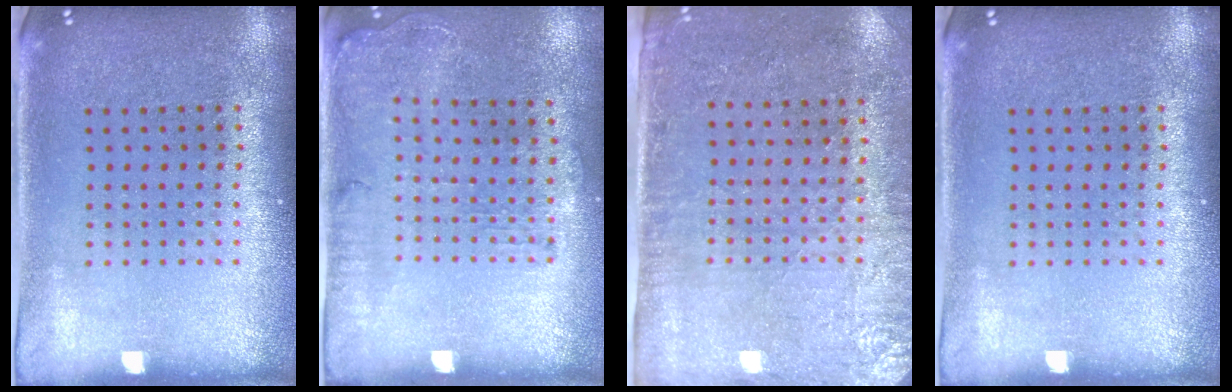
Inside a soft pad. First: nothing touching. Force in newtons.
{"total": 1.2, "press": 1.1, "slide": 0.5}
{"total": 2.9, "press": 2.5, "slide": 1.5}
{"total": 0.0}